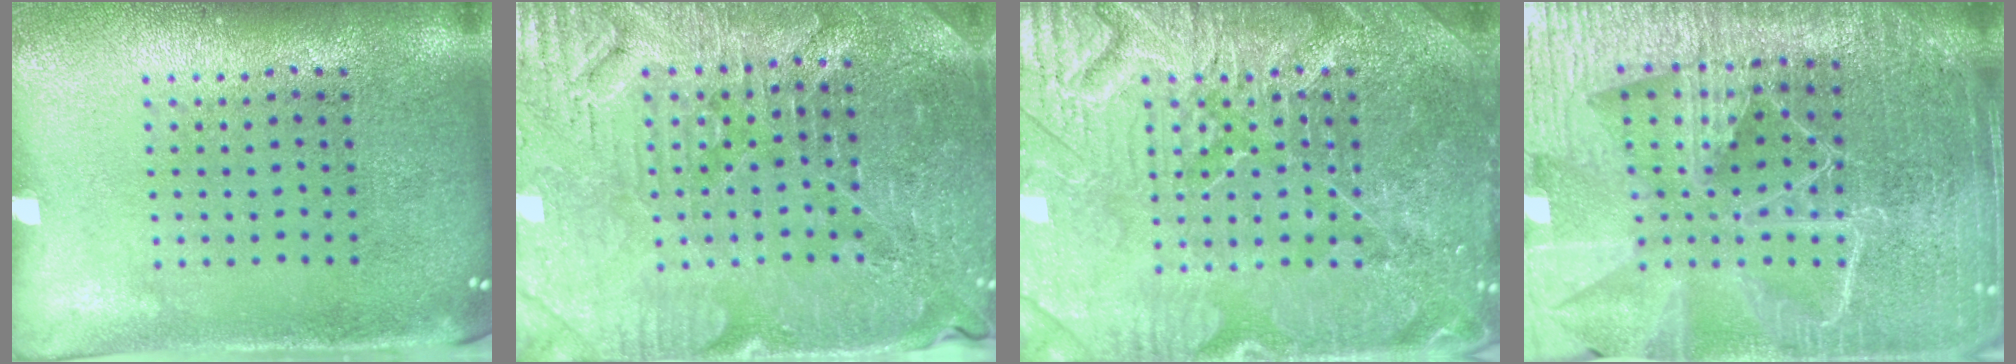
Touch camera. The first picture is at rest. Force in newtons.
{"total": 4.1, "press": 4.0, "slide": 0.9}
{"total": 5.2, "press": 5.1, "slide": 0.6}
{"total": 6.3, "press": 5.5, "slide": 3.1}